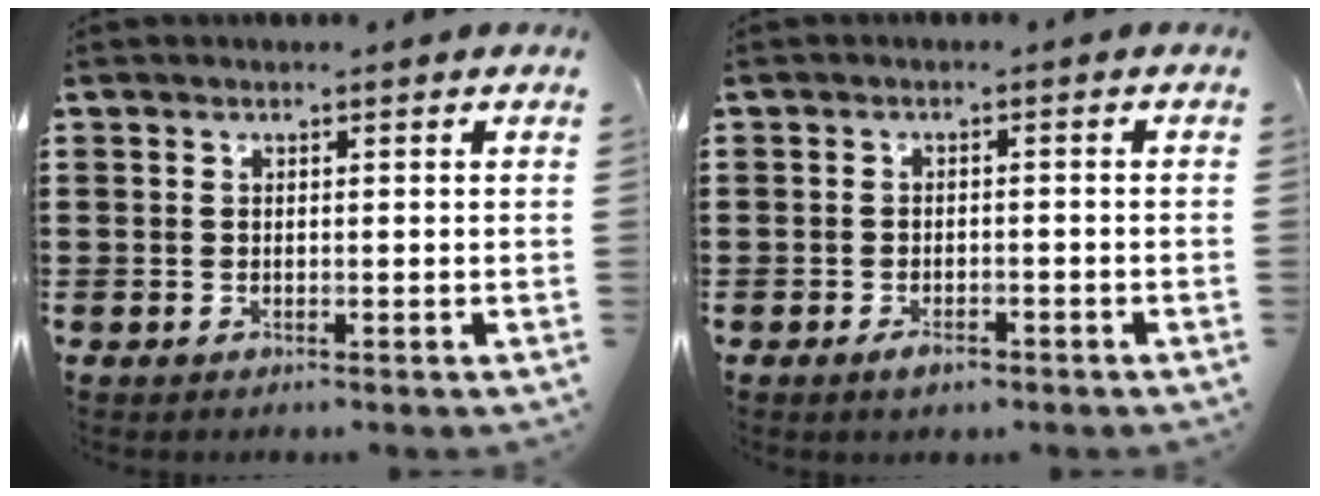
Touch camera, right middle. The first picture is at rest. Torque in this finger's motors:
{"motor_torque": [2.14, 0.00, 0.13, 0.05]}